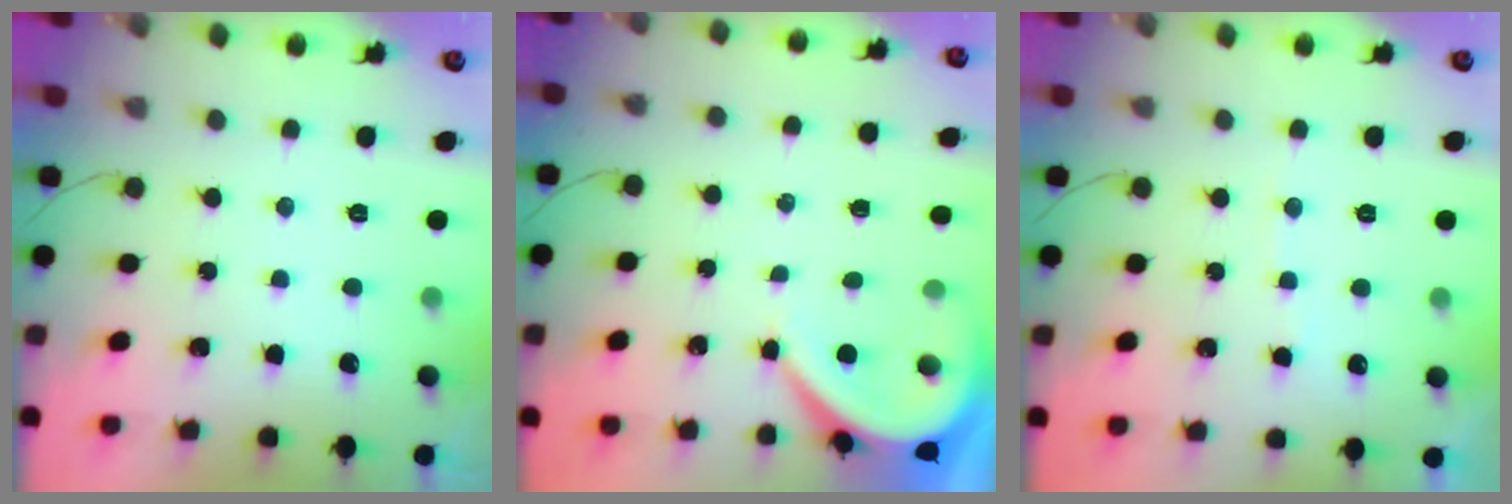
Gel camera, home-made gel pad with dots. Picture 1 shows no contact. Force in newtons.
{"total": 5.6, "press": 5.5, "slide": 0.7}
{"total": 4.1, "press": 4.1, "slide": 0.6}